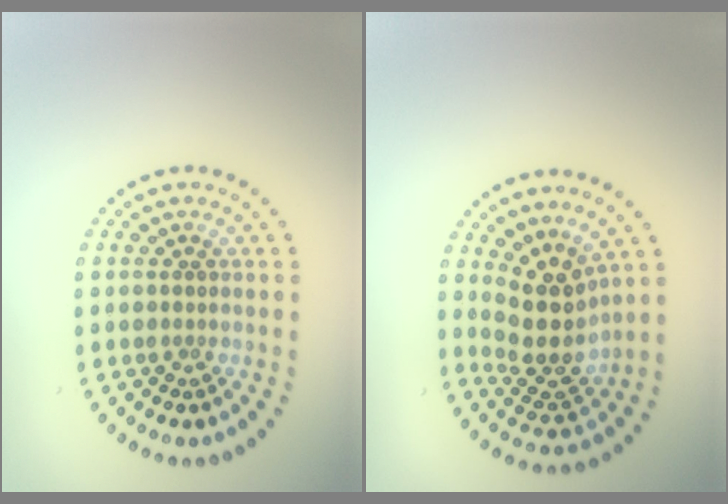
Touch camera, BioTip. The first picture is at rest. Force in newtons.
{"total": 4.4, "press": 3.5, "slide": 2.6}